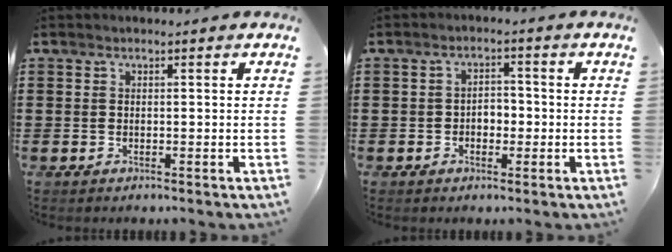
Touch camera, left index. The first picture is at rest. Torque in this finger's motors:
{"motor_torque": [0.05, 0.02, 0.05, 0.03]}